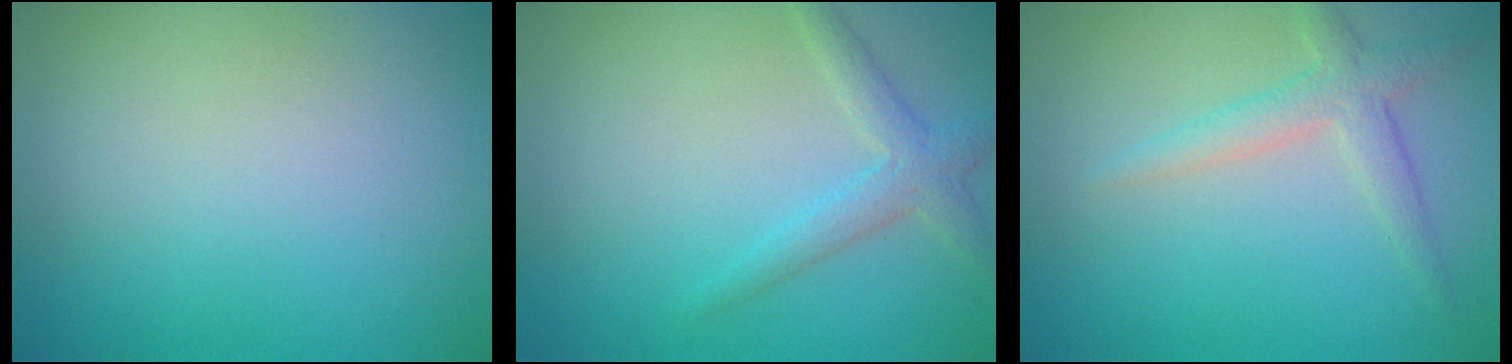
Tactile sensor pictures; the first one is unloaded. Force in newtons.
{"total": 3.3, "press": 3.3, "slide": 0.2}
{"total": 2.4, "press": 2.4, "slide": 0.1}